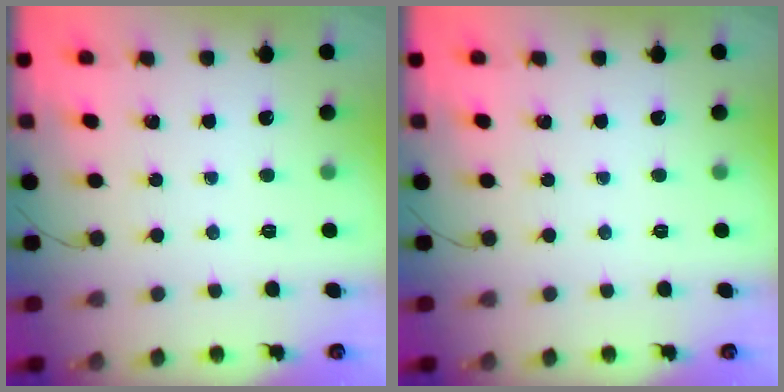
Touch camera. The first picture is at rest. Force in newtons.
{"total": 0.0}